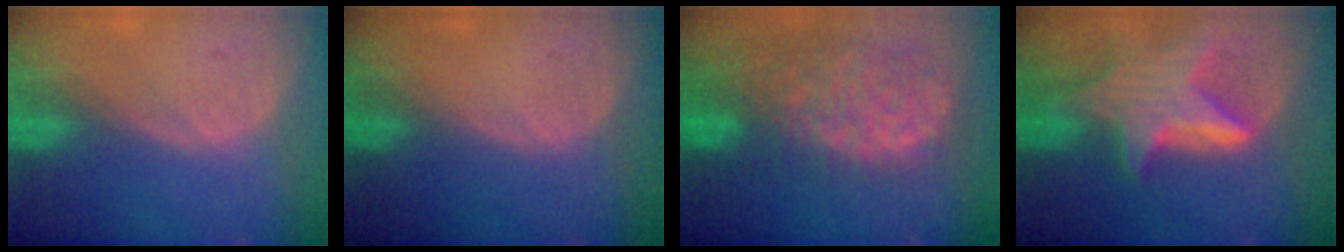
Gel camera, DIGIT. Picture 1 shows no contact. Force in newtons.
{"total": 0.0}
{"total": 13.3, "press": 11.1, "slide": 7.4}
{"total": 8.6, "press": 8.6, "slide": 0.5}